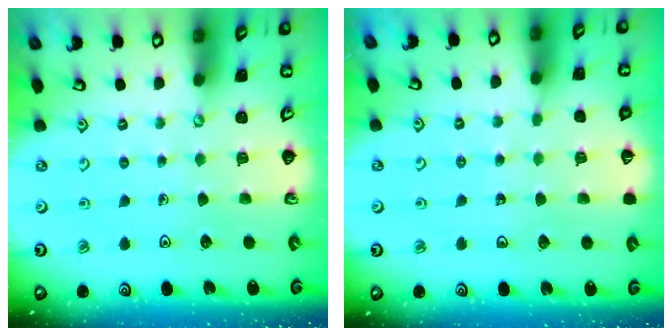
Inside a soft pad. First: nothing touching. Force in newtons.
{"total": 2.9, "press": 2.8, "slide": 0.3}